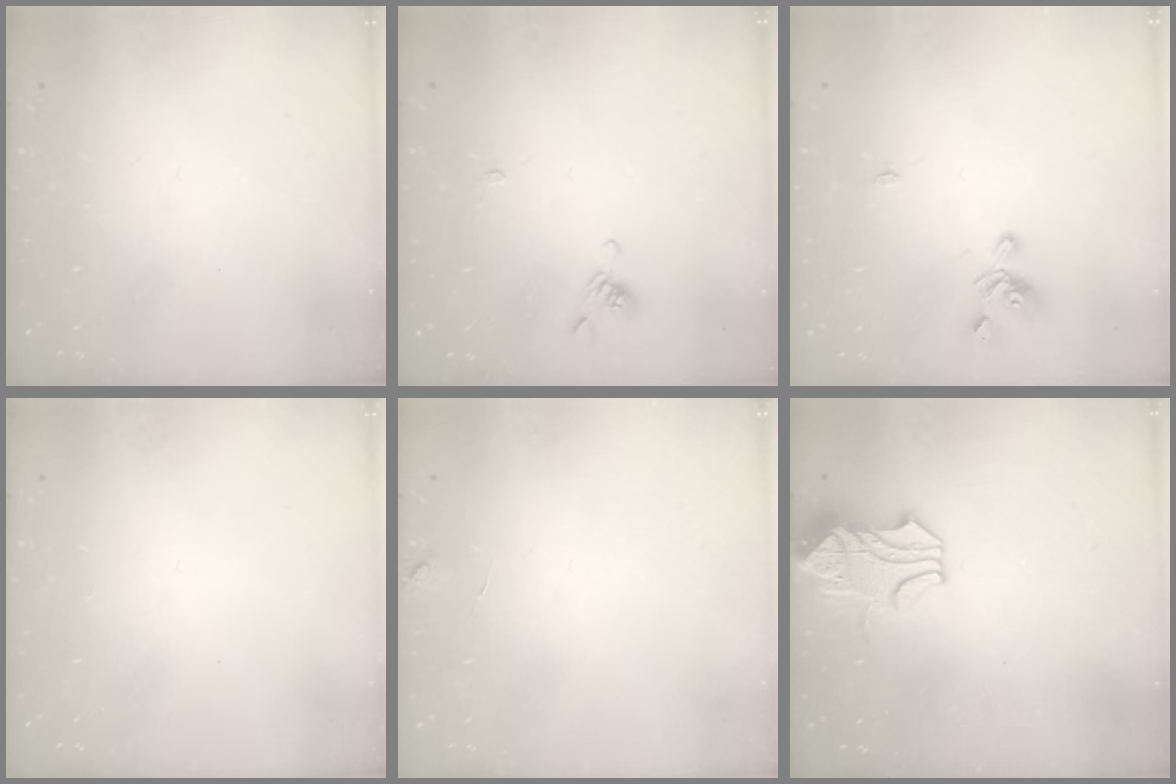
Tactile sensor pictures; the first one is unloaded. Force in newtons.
{"total": 3.4, "press": 3.4, "slide": 0.4}
{"total": 4.1, "press": 4.1, "slide": 0.7}
{"total": 0.0}
{"total": 1.3, "press": 1.2, "slide": 0.5}
{"total": 1.6, "press": 0.9, "slide": 1.3}